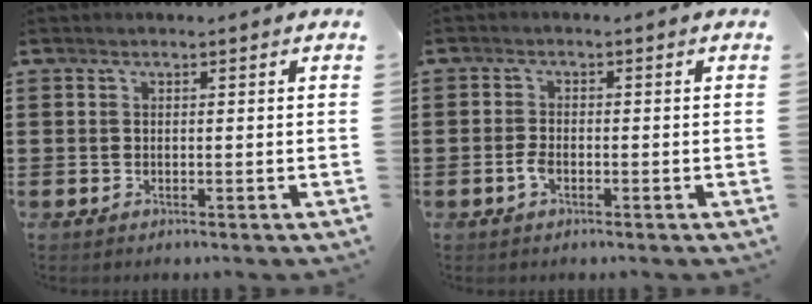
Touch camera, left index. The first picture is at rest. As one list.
[{"total": 2.1, "force": [-0.9, 1.0, 1.7], "torque": [-0.049, -0.004, -0.020]}]